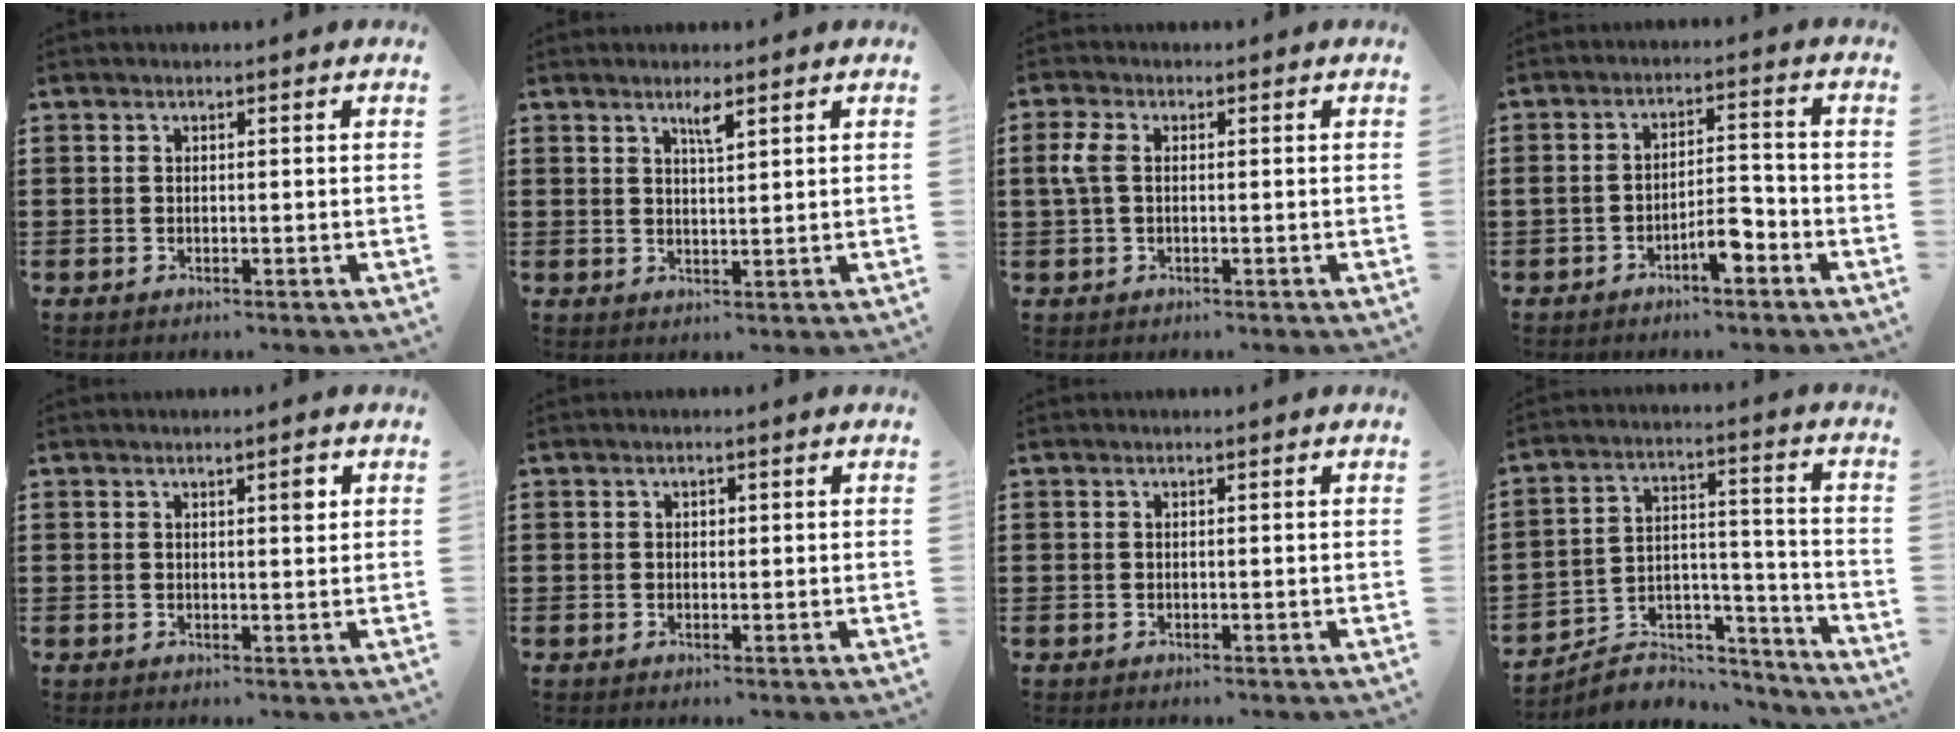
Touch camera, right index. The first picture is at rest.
{"total": 2.5, "force": [1.7, 0.4, 1.8], "torque": [-0.031, -0.001, 0.026]}
{"total": 3.3, "force": [0.1, 1.9, 2.7], "torque": [-0.080, -0.001, -0.006]}
{"total": 5.2, "force": [-3.2, 1.6, 3.9], "torque": [-0.069, 0.009, -0.059]}
{"total": 2.0, "force": [0.8, 0.6, 1.7], "torque": [-0.017, -0.001, 0.009]}
{"total": 0.6, "force": [0.1, 0.5, 0.3], "torque": [-0.007, 0.002, 0.003]}
{"total": 0.0}
{"total": 5.8, "force": [-5.1, 2.7, 0.7], "torque": [-0.015, 0.014, -0.099]}